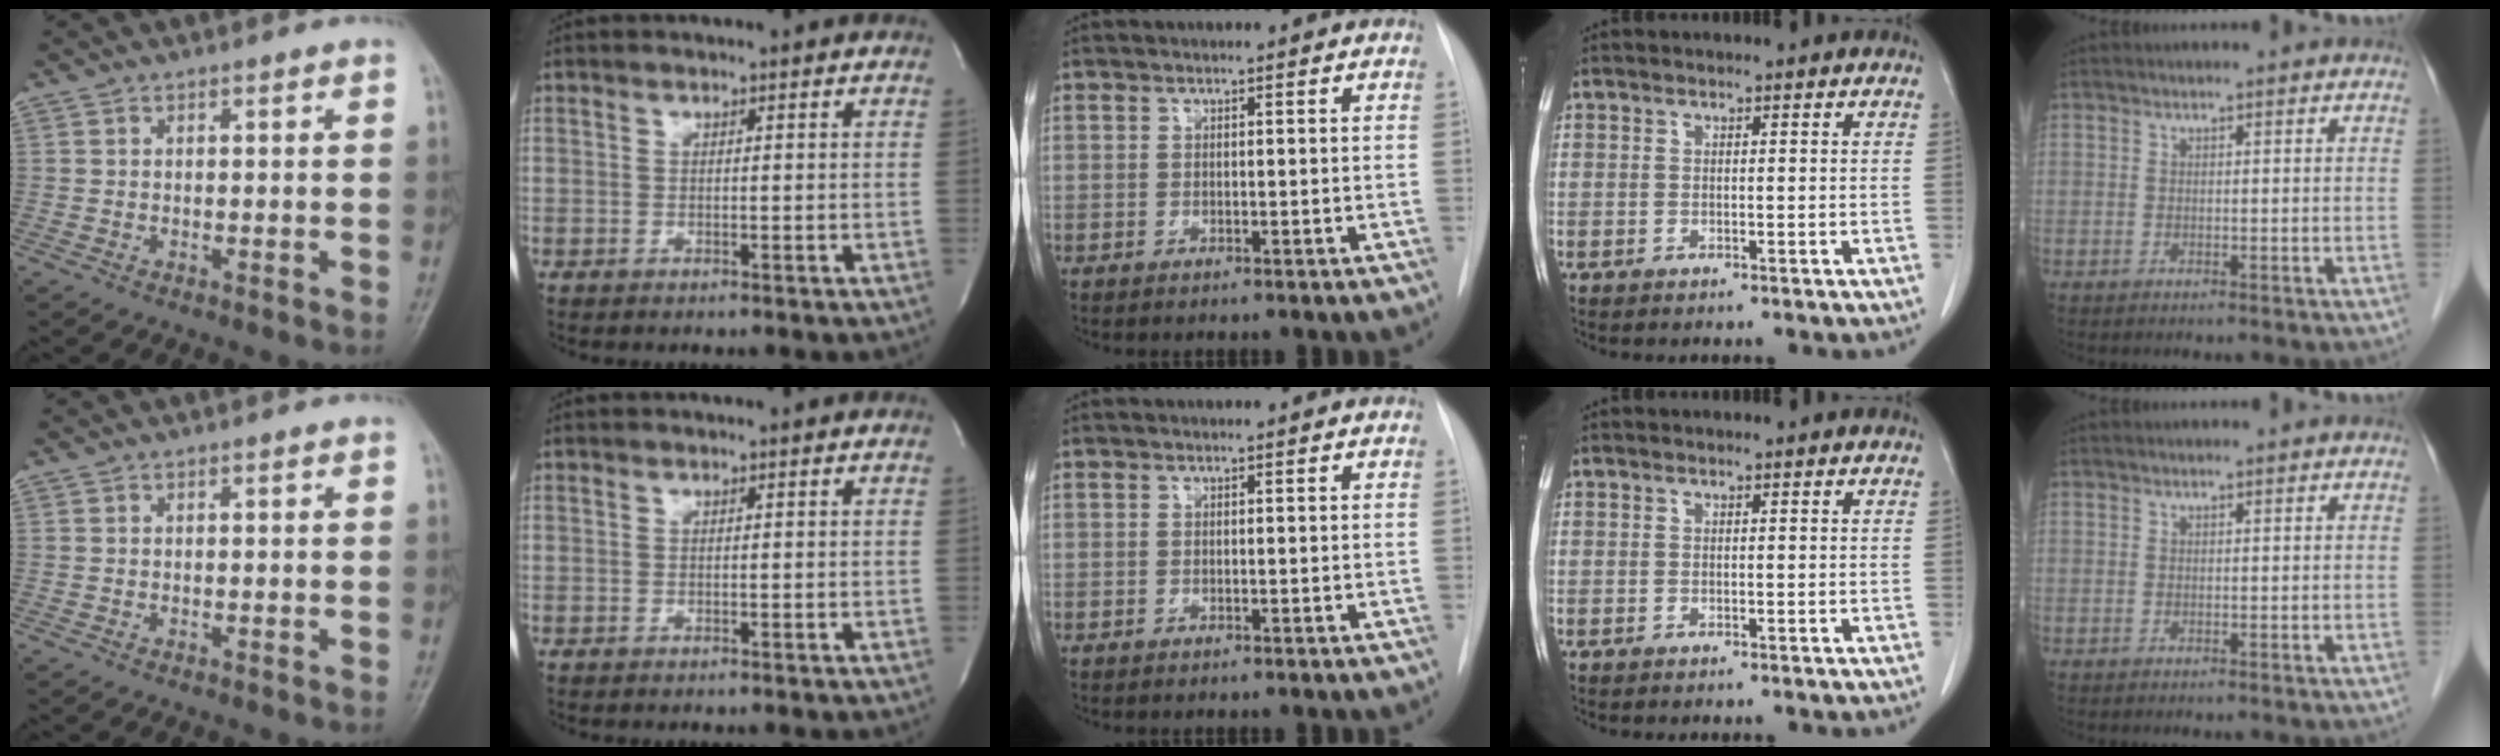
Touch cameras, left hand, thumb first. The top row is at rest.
{}